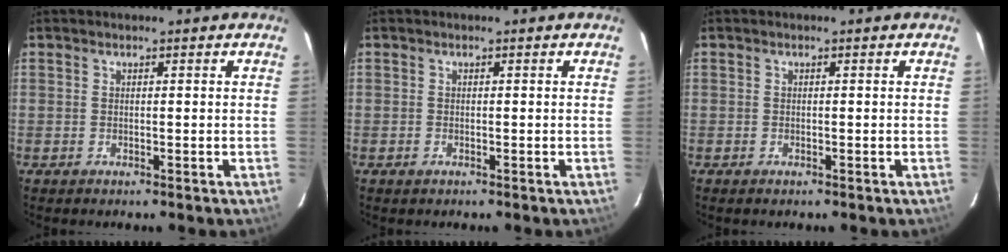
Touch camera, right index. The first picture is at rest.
{"total": 0.7, "force": [-0.5, 0.4, 0.3], "torque": [-0.005, -0.001, -0.010]}
{"total": 0.8, "force": [-0.6, 0.4, 0.4], "torque": [-0.007, -0.003, -0.012]}